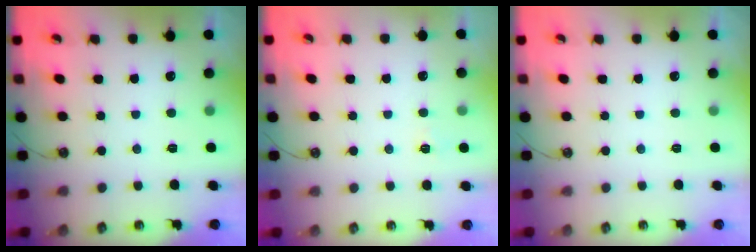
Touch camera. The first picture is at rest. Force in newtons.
{"total": 2.8, "press": 2.8, "slide": 0.3}
{"total": 0.0}